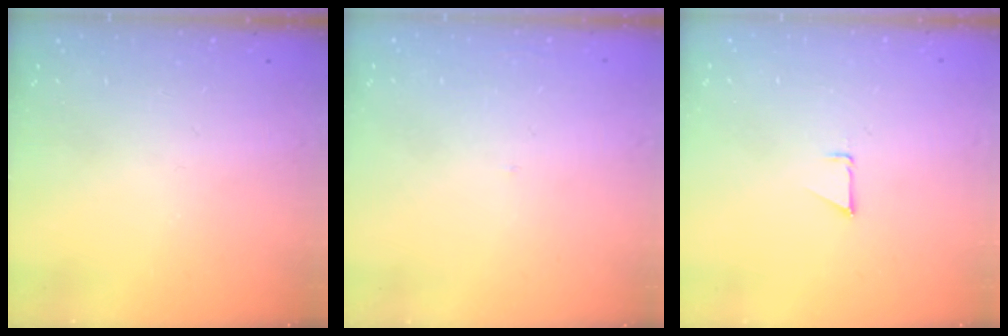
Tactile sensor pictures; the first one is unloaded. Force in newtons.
{"total": 1.7, "press": 1.6, "slide": 0.1}
{"total": 0.9, "press": 0.9, "slide": 0.1}